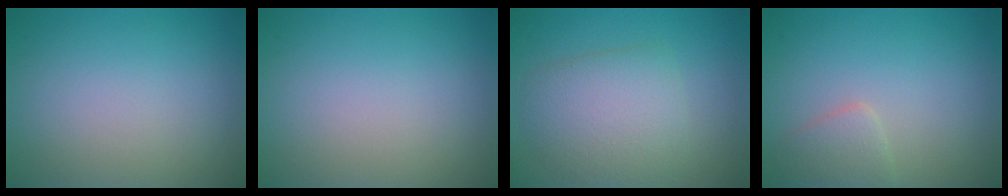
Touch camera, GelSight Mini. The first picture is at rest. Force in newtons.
{"total": 0.0}
{"total": 4.8, "press": 4.7, "slide": 0.3}
{"total": 1.9, "press": 1.9, "slide": 0.0}